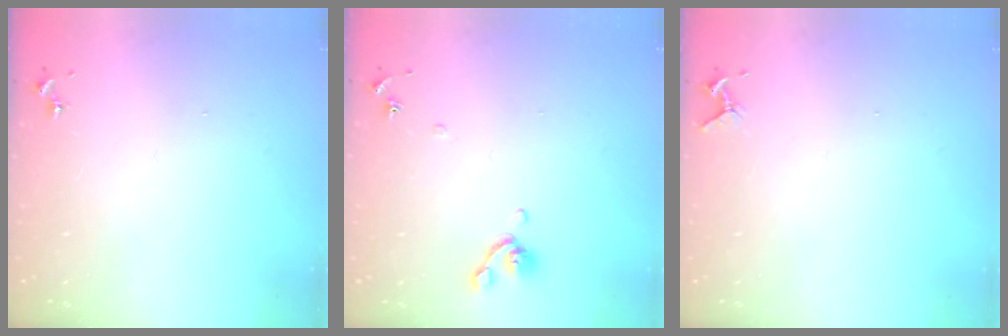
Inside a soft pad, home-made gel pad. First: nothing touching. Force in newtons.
{"total": 7.8, "press": 7.6, "slide": 1.6}
{"total": 4.0, "press": 3.9, "slide": 0.4}